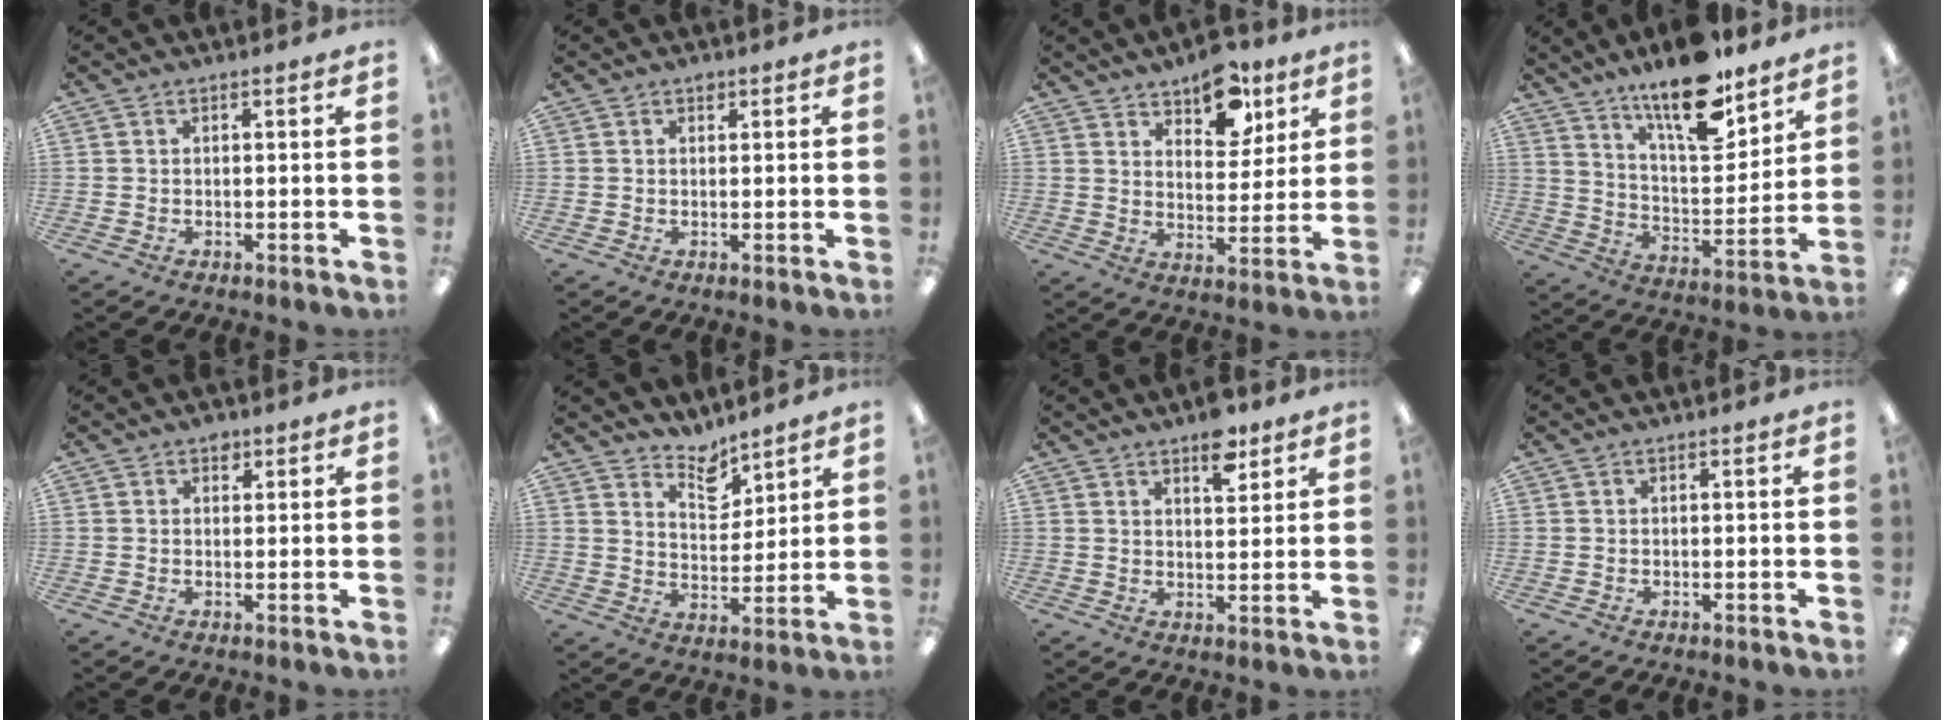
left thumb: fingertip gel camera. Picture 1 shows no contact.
{"total": 1.2, "force": [0.9, 0.7, 0.6], "torque": [-0.004, -0.002, 0.014]}
{"total": 10.9, "force": [7.9, 5.6, 4.9], "torque": [-0.059, -0.041, 0.139]}
{"total": 17.8, "force": [13.2, 5.7, 10.5], "torque": [-0.165, -0.086, 0.221]}
{"total": 2.5, "force": [1.6, 1.6, 1.1], "torque": [0.001, -0.005, 0.023]}
{"total": 7.4, "force": [6.5, 3.1, 1.7], "torque": [-0.017, -0.048, 0.117]}
{"total": 7.0, "force": [4.9, 2.9, 3.9], "torque": [-0.041, -0.031, 0.080]}
{"total": 0.0}